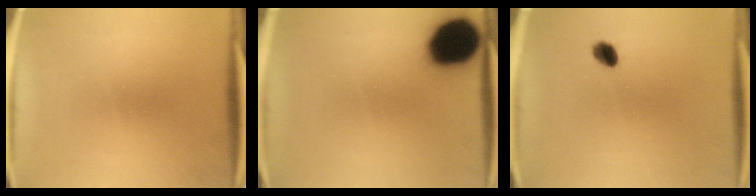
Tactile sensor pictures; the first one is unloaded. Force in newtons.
{"total": 18.8}
{"total": 2.8}